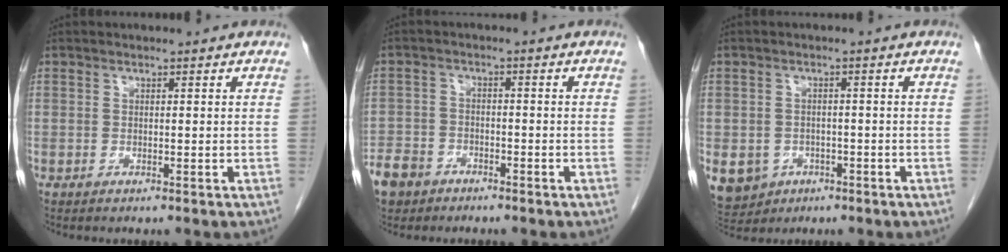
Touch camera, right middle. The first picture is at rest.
{"total": 6.9, "force": [-4.8, 4.7, 1.6], "torque": [-0.043, 0.007, -0.086]}
{"total": 10.1, "force": [-4.5, 8.4, 3.4], "torque": [-0.090, 0.005, -0.058]}